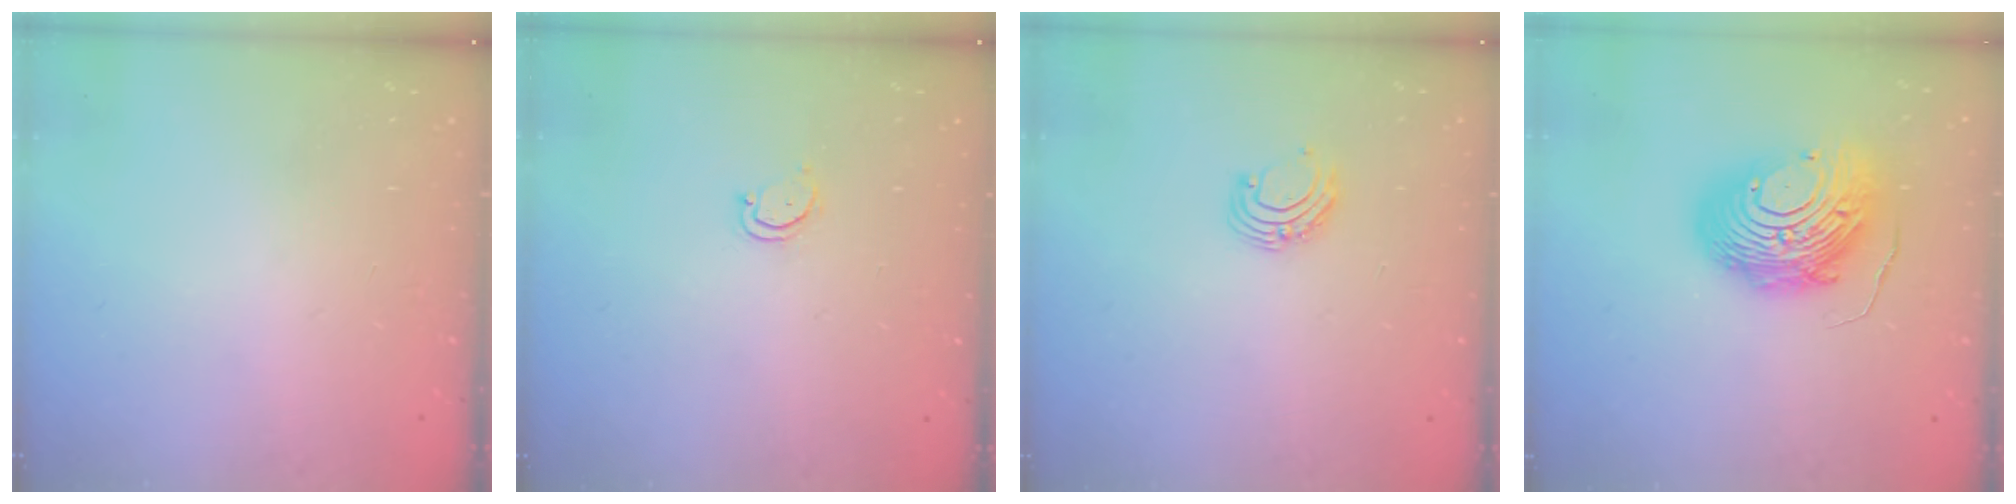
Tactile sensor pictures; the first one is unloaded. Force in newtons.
{"total": 2.7, "press": 2.7, "slide": 0.3}
{"total": 7.3, "press": 7.3, "slide": 0.9}
{"total": 14.6, "press": 14.6, "slide": 1.3}